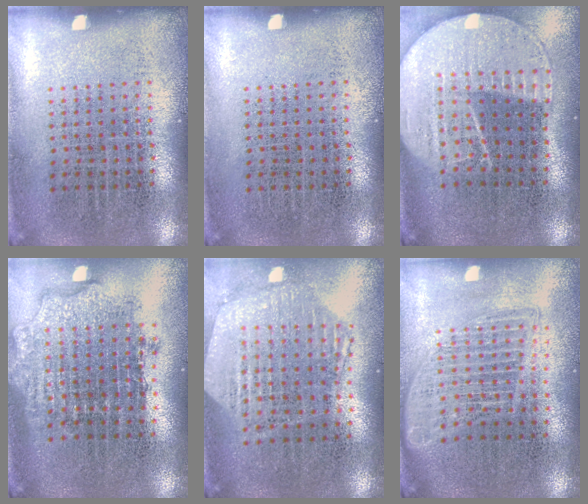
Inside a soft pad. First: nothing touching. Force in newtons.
{"total": 0.0}
{"total": 2.1, "press": 1.8, "slide": 1.1}
{"total": 1.7, "press": 1.4, "slide": 1.0}
{"total": 1.2, "press": 1.2, "slide": 0.1}
{"total": 1.7, "press": 1.5, "slide": 0.8}